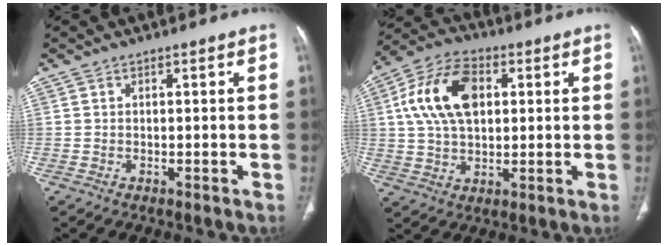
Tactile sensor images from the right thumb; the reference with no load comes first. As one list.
[{"total": 14.6, "force": [3.2, 9.1, 11.0], "torque": [-0.199, 0.013, 0.054]}]